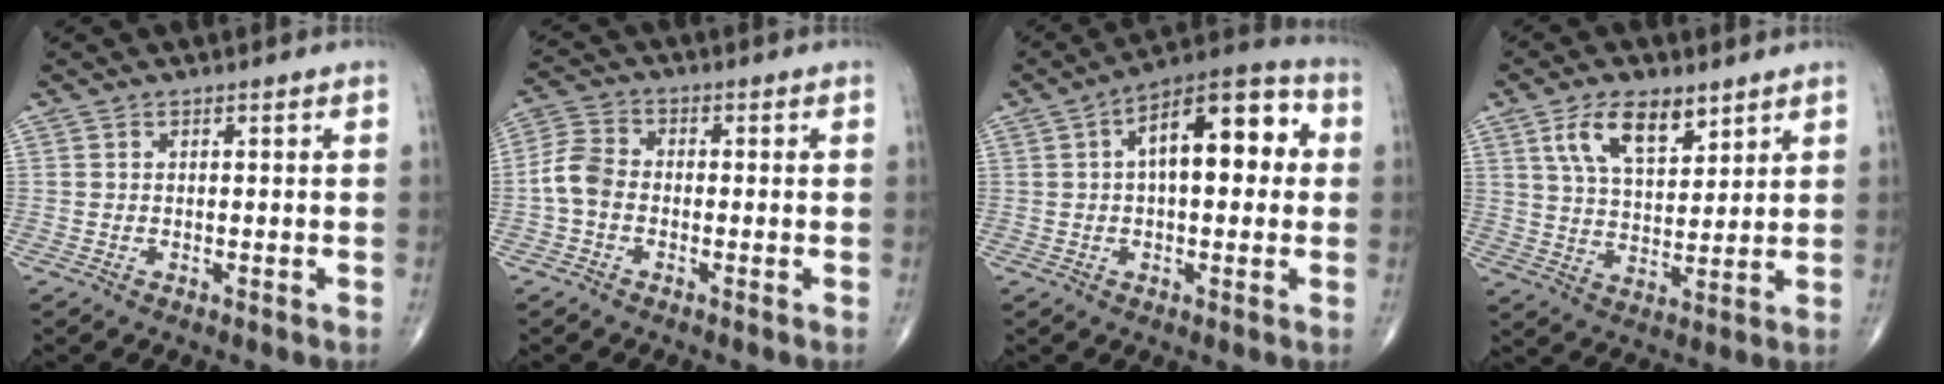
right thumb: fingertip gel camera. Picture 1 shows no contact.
{"total": 5.7, "force": [-1.2, 4.1, 3.8], "torque": [-0.076, 0.017, -0.036]}
{"total": 15.4, "force": [2.7, 7.0, 13.5], "torque": [-0.172, 0.029, 0.031]}
{"total": 10.3, "force": [5.7, 5.0, 7.0], "torque": [-0.108, -0.026, 0.109]}